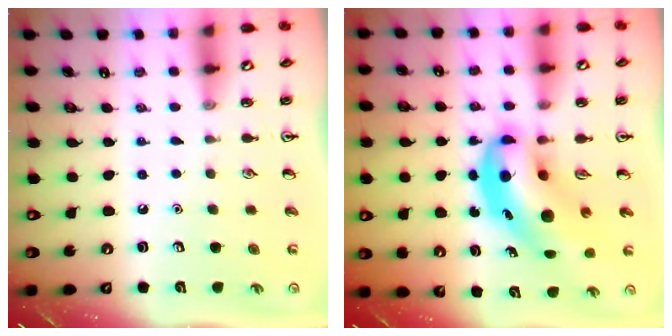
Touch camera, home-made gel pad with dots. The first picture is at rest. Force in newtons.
{"total": 10.0, "press": 9.5, "slide": 2.9}